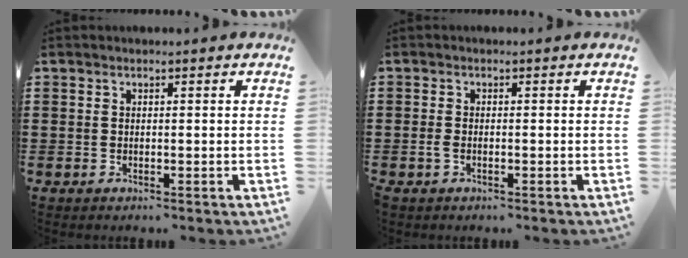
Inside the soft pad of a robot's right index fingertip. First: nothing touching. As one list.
[{"total": 1.1, "force": [-0.6, 0.5, 0.9], "torque": [-0.026, -0.004, -0.013]}]